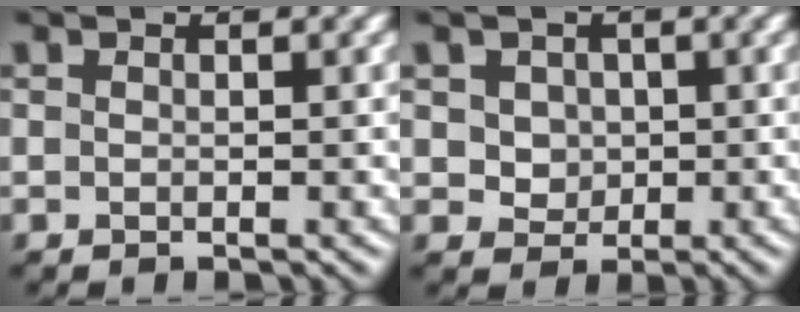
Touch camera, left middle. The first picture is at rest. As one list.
[{"total": 3.3, "force": [1.0, 2.7, 1.5], "torque": [-0.030, 0.005, 0.026]}]